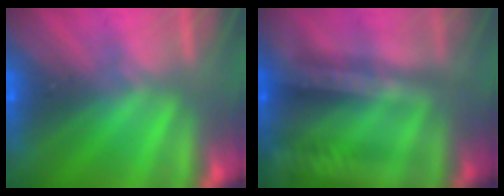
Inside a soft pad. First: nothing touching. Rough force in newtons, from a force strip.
{"total": 2.4}